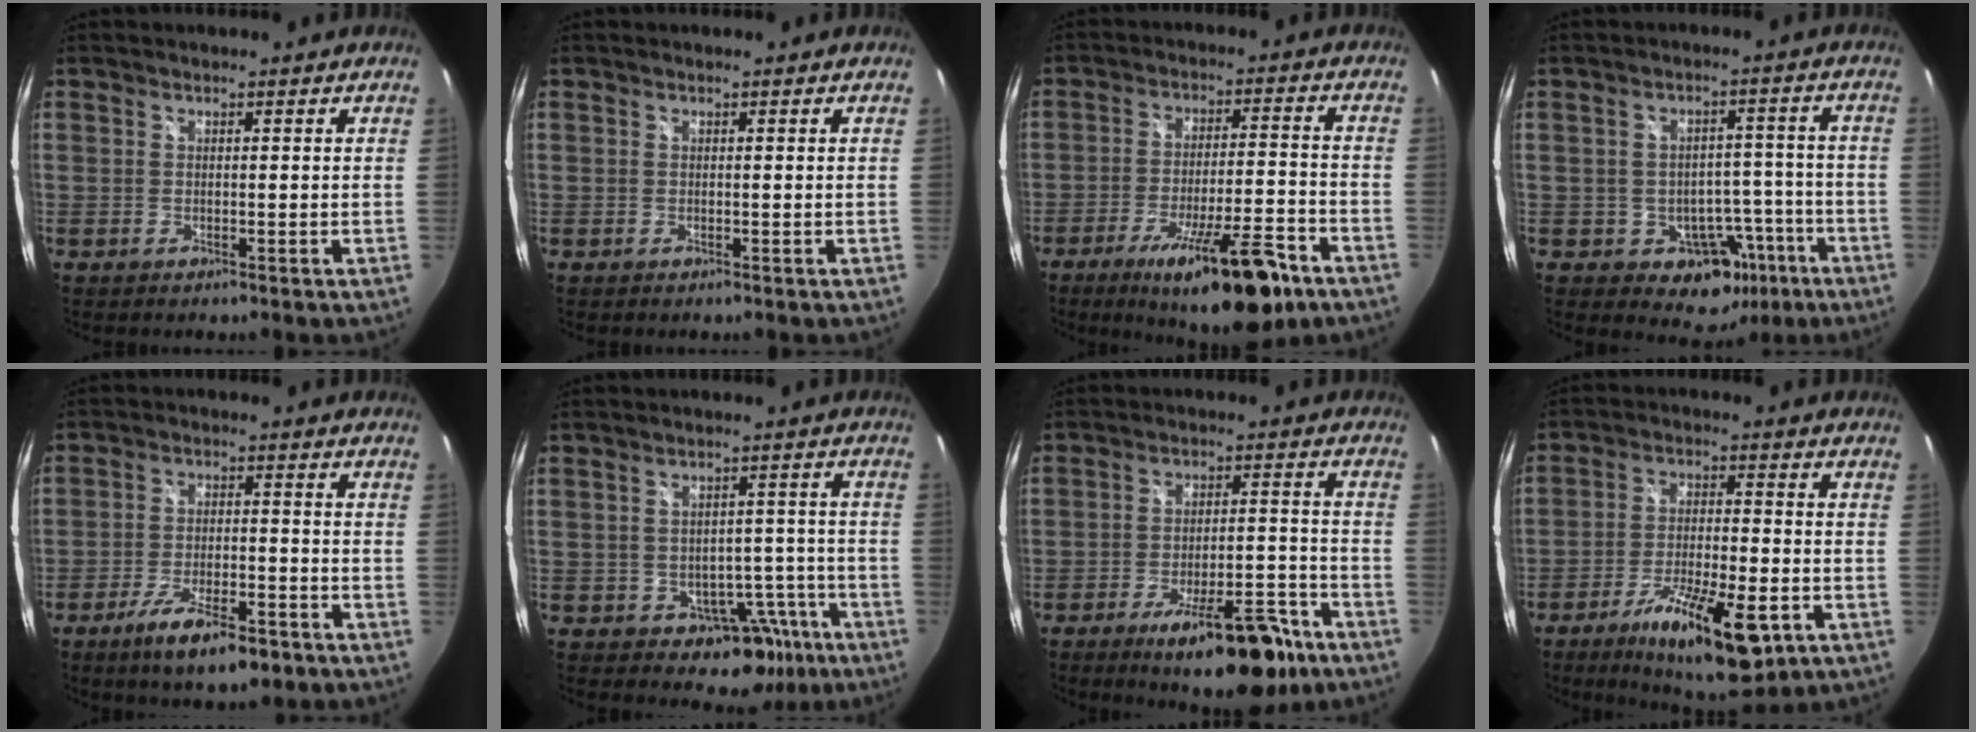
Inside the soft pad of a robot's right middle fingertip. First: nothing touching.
{"total": 0.0}
{"total": 20.1, "force": [-12.2, 3.6, 15.6], "torque": [-0.263, -0.037, -0.188]}
{"total": 9.6, "force": [-4.7, 7.5, 3.6], "torque": [-0.052, 0.037, -0.039]}
{"total": 10.5, "force": [-6.9, 3.1, 7.3], "torque": [-0.148, -0.019, -0.113]}
{"total": 9.1, "force": [-5.2, 6.6, 3.6], "torque": [-0.046, 0.038, -0.046]}
{"total": 15.8, "force": [-10.6, 4.6, 10.7], "torque": [-0.156, -0.003, -0.147]}
{"total": 16.3, "force": [-8.6, 4.6, 13.0], "torque": [-0.232, -0.029, -0.135]}